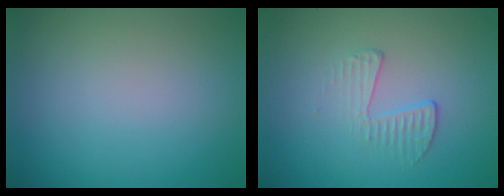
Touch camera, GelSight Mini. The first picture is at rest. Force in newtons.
{"total": 1.9, "press": 0.7, "slide": 1.8}